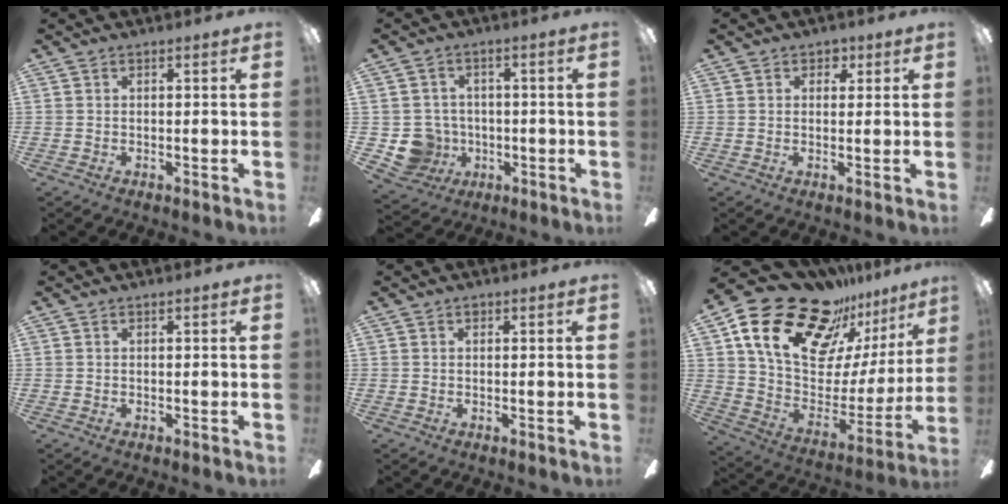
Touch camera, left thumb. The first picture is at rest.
{"total": 8.0, "force": [-1.3, 7.7, 1.5], "torque": [-0.061, 0.008, -0.017]}
{"total": 2.5, "force": [1.4, 1.9, 0.9], "torque": [0.003, -0.002, 0.020]}
{"total": 0.0}
{"total": 0.5, "force": [0.2, 0.4, 0.2], "torque": [-0.005, 0.004, 0.004]}
{"total": 27.9, "force": [18.1, 15.3, 14.8], "torque": [-0.251, -0.106, 0.341]}